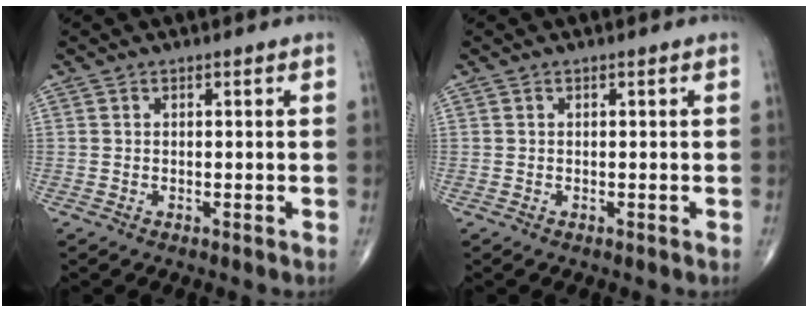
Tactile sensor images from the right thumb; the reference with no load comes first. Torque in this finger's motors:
{"motor_torque": [0.00, 0.00, -0.13, 0.13, 0.02]}